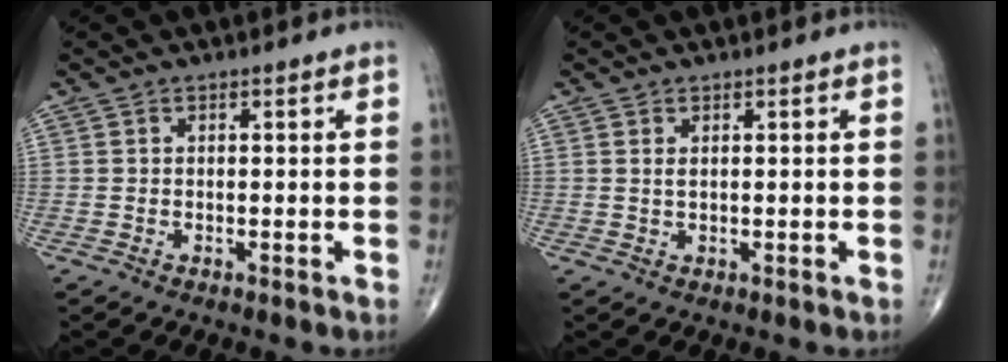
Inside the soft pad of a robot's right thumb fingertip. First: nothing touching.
{"total": 1.1, "force": [0.4, 0.4, 0.9], "torque": [-0.019, 0.000, 0.012]}